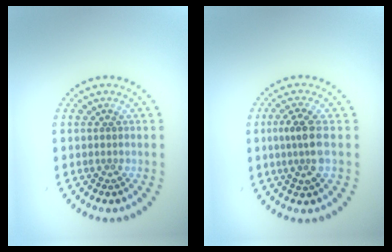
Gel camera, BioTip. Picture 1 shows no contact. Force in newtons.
{"total": 2.8, "press": 2.5, "slide": 1.2}